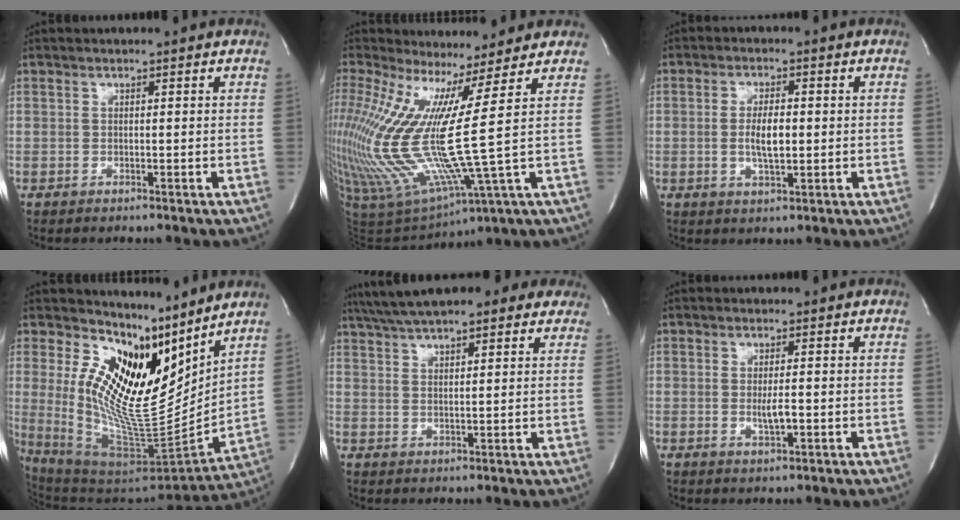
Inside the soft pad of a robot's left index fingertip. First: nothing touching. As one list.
[{"total": 16.9, "force": [5.4, -1.0, 16.0], "torque": [-0.353, -0.025, 0.102]}, {"total": 4.9, "force": [-0.3, 1.5, 4.7], "torque": [-0.094, -0.001, -0.003]}, {"total": 14.7, "force": [9.4, 4.3, 10.5], "torque": [-0.171, -0.034, 0.178]}, {"total": 17.1, "force": [13.9, 4.2, 9.1], "torque": [-0.153, 0.050, 0.194]}, {"total": 2.6, "force": [-0.4, 0.5, 2.5], "torque": [-0.051, -0.003, -0.005]}]